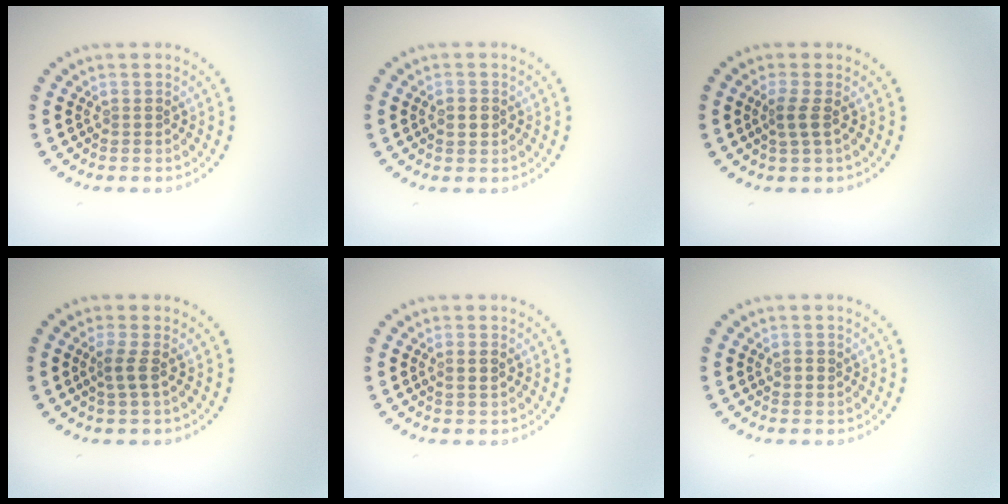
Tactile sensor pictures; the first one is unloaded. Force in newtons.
{"total": 1.0, "press": 1.0, "slide": 0.0}
{"total": 1.6, "press": 1.2, "slide": 1.0}
{"total": 1.6, "press": 1.3, "slide": 1.0}
{"total": 1.2, "press": 1.1, "slide": 0.4}
{"total": 1.0, "press": 1.0, "slide": 0.3}